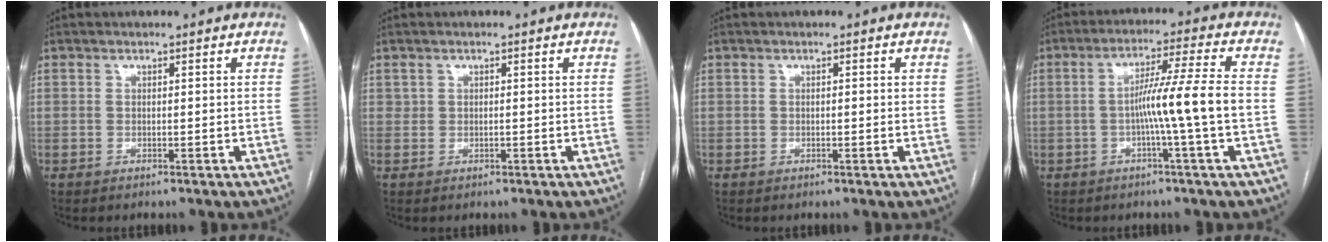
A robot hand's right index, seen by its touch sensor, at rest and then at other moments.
{"total": 0.5, "force": [0.1, 0.4, 0.3], "torque": [-0.008, 0.002, 0.003]}
{"total": 0.6, "force": [0.1, 0.1, 0.6], "torque": [-0.010, 0.001, 0.001]}
{"total": 8.5, "force": [-1.4, -1.9, 8.2], "torque": [-0.140, 0.010, -0.024]}